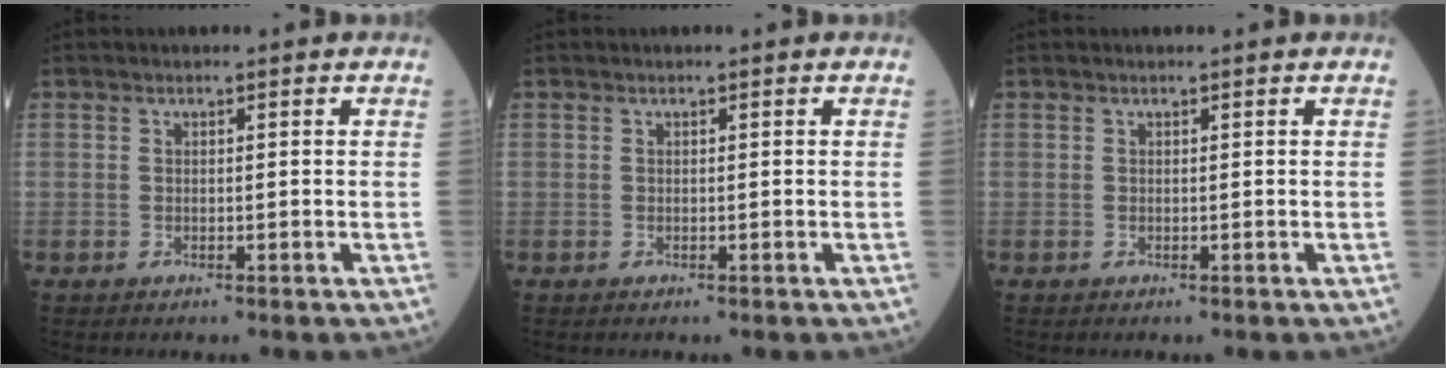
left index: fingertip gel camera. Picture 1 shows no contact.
{"total": 0.0}
{"total": 0.0}